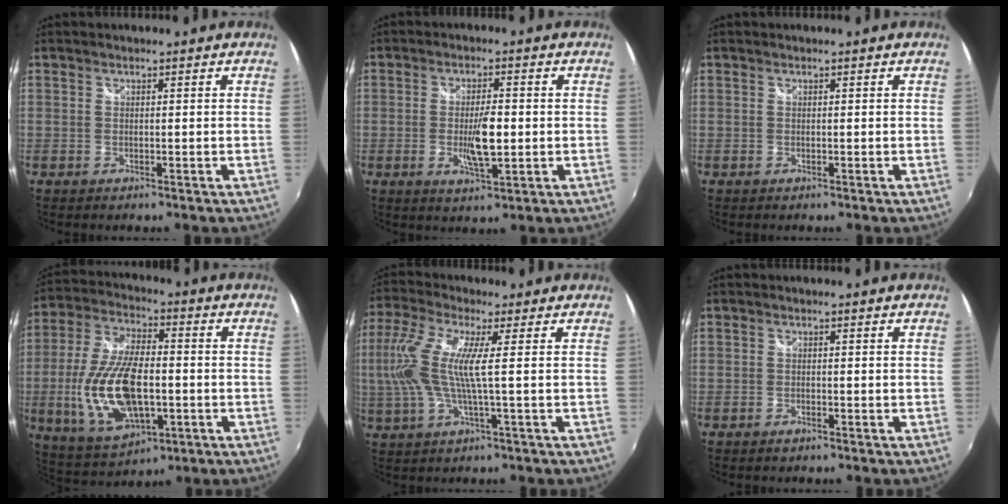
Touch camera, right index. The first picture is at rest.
{"total": 6.4, "force": [-0.8, 1.9, 6.0], "torque": [-0.108, -0.007, -0.014]}
{"total": 0.0}
{"total": 18.4, "force": [-3.2, 8.8, 15.9], "torque": [-0.334, -0.010, -0.046]}
{"total": 11.7, "force": [0.6, 0.5, 11.7], "torque": [-0.228, -0.001, 0.009]}
{"total": 0.7, "force": [-0.7, 0.3, 0.2], "torque": [-0.005, -0.003, -0.015]}